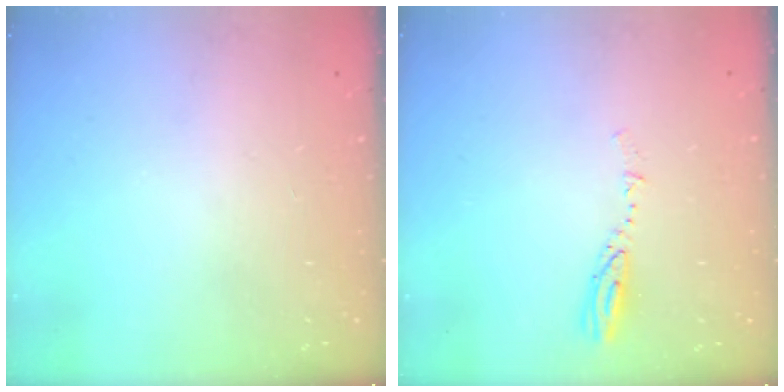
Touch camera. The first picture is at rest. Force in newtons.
{"total": 3.8, "press": 3.8, "slide": 0.2}